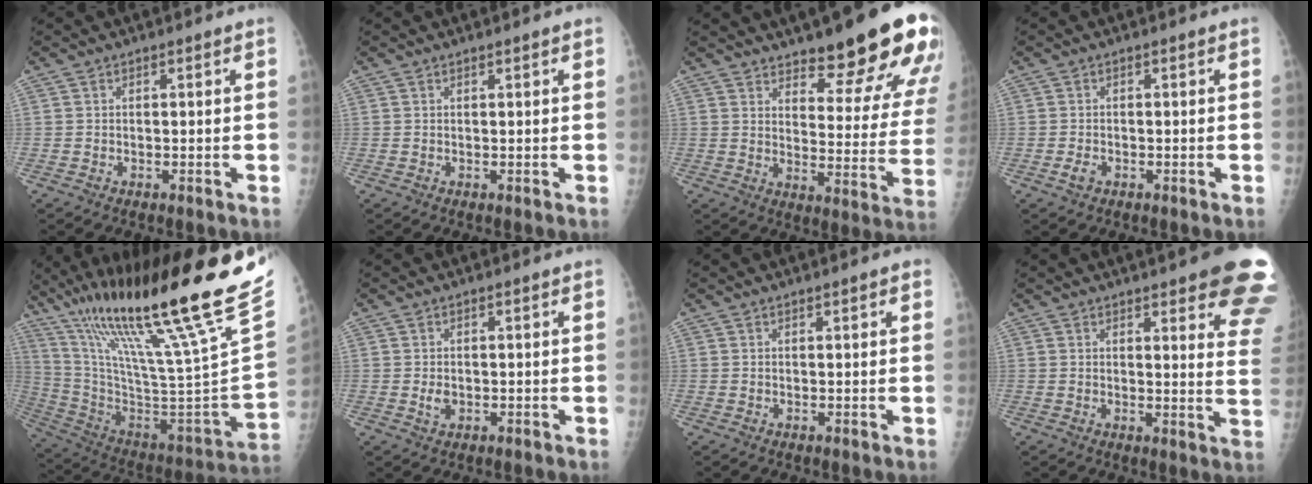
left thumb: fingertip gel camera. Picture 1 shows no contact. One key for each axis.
{"total": 0.7, "fx": 0.5, "fy": 0.0, "fz": 0.5, "tx": -0.009, "ty": -0.002, "tz": 0.009}
{"total": 20.8, "fx": 14.5, "fy": 5.7, "fz": 13.7, "tx": -0.139, "ty": -0.090, "tz": 0.190}
{"total": 1.4, "fx": -0.5, "fy": 0.9, "fz": 0.9, "tx": -0.022, "ty": 0.001, "tz": -0.010}
{"total": 36.3, "fx": 24.5, "fy": 2.5, "fz": 26.6, "tx": -0.419, "ty": -0.106, "tz": 0.404}
{"total": 1.6, "fx": 0.1, "fy": 1.0, "fz": 1.2, "tx": -0.016, "ty": -0.003, "tz": 0.007}
{"total": 1.6, "fx": 1.0, "fy": 0.3, "fz": 1.2, "tx": -0.017, "ty": -0.003, "tz": 0.013}
{"total": 17.7, "fx": 11.6, "fy": 4.1, "fz": 12.8, "tx": -0.132, "ty": -0.048, "tz": 0.123}